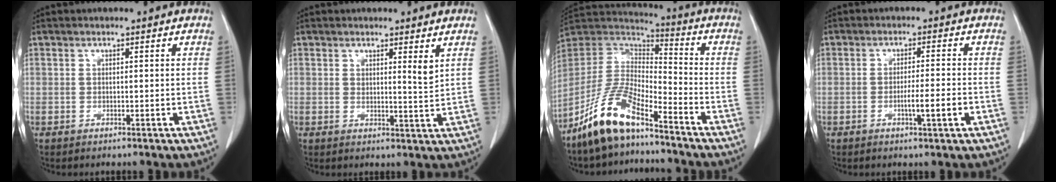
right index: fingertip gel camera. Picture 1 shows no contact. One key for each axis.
{"total": 2.7, "fx": 1.6, "fy": 0.1, "fz": 2.1, "tx": -0.034, "ty": -0.014, "tz": 0.023}
{"total": 13.4, "fx": -9.6, "fy": 3.5, "fz": 8.6, "tx": -0.185, "ty": 0.005, "tz": -0.184}
{"total": 4.4, "fx": -1.5, "fy": -0.1, "fz": 4.1, "tx": -0.065, "ty": -0.004, "tz": -0.022}